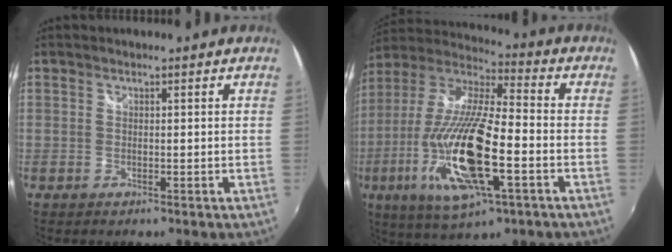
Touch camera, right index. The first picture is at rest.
{"total": 23.0, "force": [-7.3, 6.4, 20.9], "torque": [-0.417, -0.039, -0.135]}